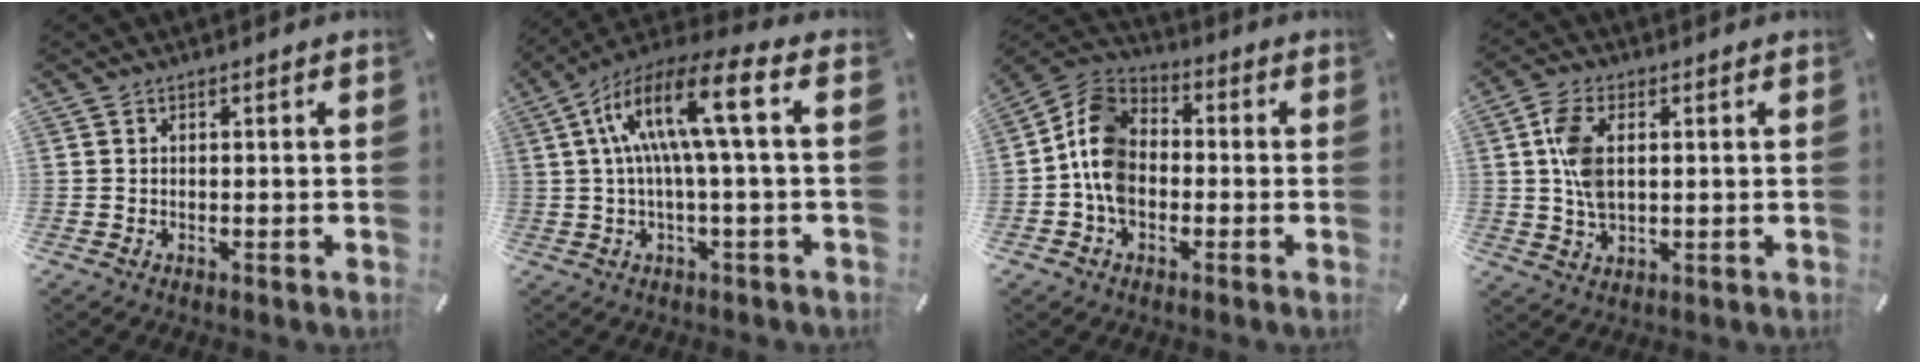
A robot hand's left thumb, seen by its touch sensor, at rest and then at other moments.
{"total": 14.2, "force": [2.6, 2.5, 13.8], "torque": [-0.275, -0.002, 0.032]}
{"total": 9.8, "force": [-2.3, 7.6, 5.7], "torque": [-0.136, 0.021, -0.047]}
{"total": 7.6, "force": [1.5, 4.5, 6.0], "torque": [-0.151, 0.001, 0.020]}